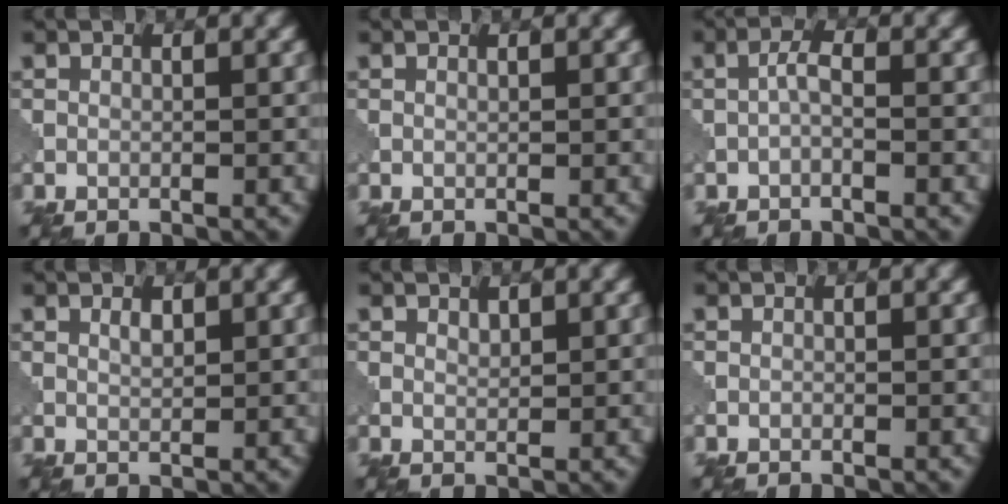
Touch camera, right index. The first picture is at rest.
{"total": 0.0}
{"total": 1.5, "force": [-0.5, 0.4, 1.4], "torque": [-0.030, 0.007, -0.014]}
{"total": 1.0, "force": [0.6, 0.4, 0.7], "torque": [-0.017, 0.000, 0.012]}
{"total": 0.8, "force": [0.6, 0.4, 0.3], "torque": [-0.008, -0.001, 0.013]}
{"total": 0.0}